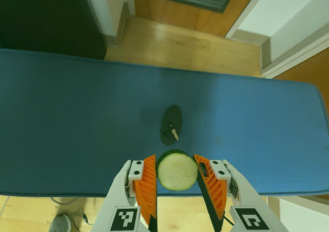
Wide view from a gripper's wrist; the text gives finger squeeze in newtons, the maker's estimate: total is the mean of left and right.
{"total": 6.6, "left": 6.7, "right": 6.5}